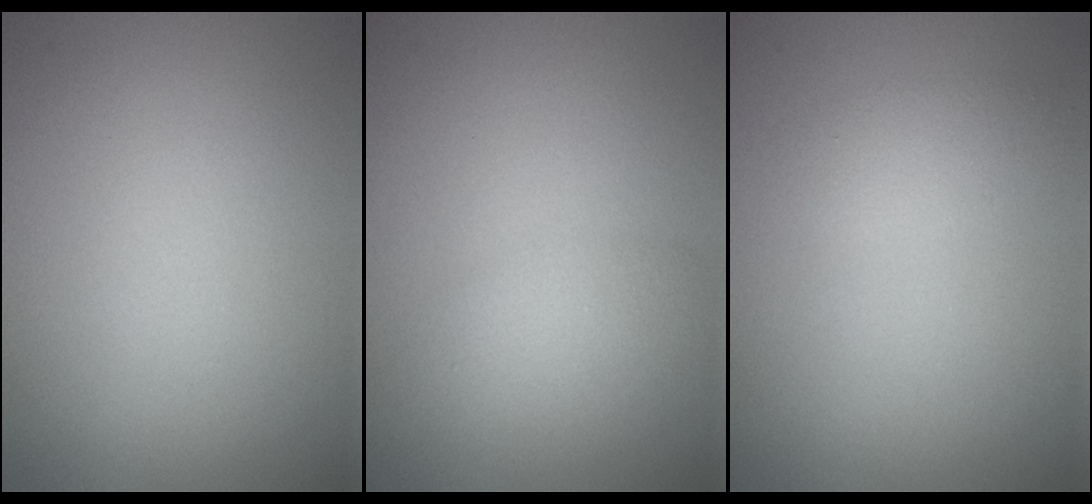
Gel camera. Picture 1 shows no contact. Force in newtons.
{"total": 2.1, "press": 2.1, "slide": 0.0}
{"total": 1.5, "press": 1.5, "slide": 0.1}